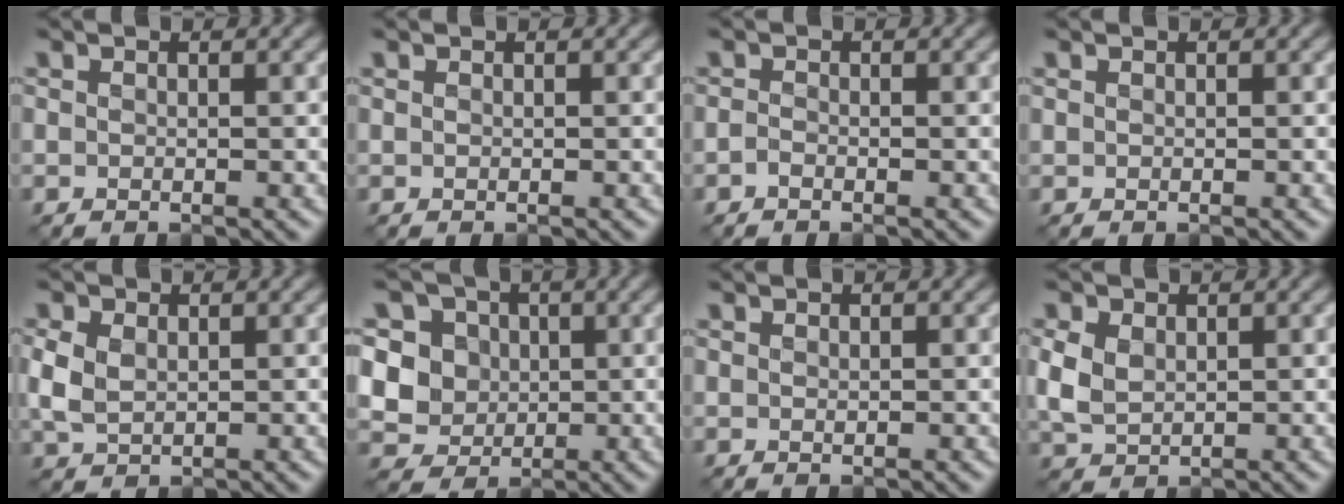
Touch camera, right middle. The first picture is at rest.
{"total": 0.0}
{"total": 0.6, "force": [-0.5, 0.2, 0.4], "torque": [-0.008, -0.002, -0.012]}
{"total": 0.0}
{"total": 3.0, "force": [0.4, 2.2, 1.9], "torque": [-0.054, -0.001, 0.011]}
{"total": 8.5, "force": [2.1, 7.5, 3.4], "torque": [-0.072, 0.018, 0.023]}
{"total": 0.0}
{"total": 3.2, "force": [0.5, 2.4, 2.0], "torque": [-0.057, -0.001, 0.014]}